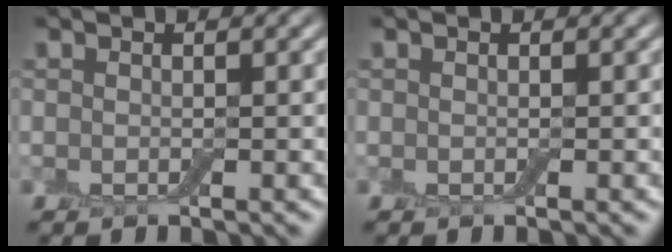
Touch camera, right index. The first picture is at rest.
{"total": 0.0}